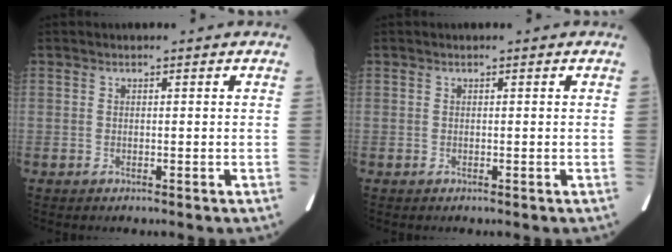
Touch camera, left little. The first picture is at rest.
{"total": 0.0}